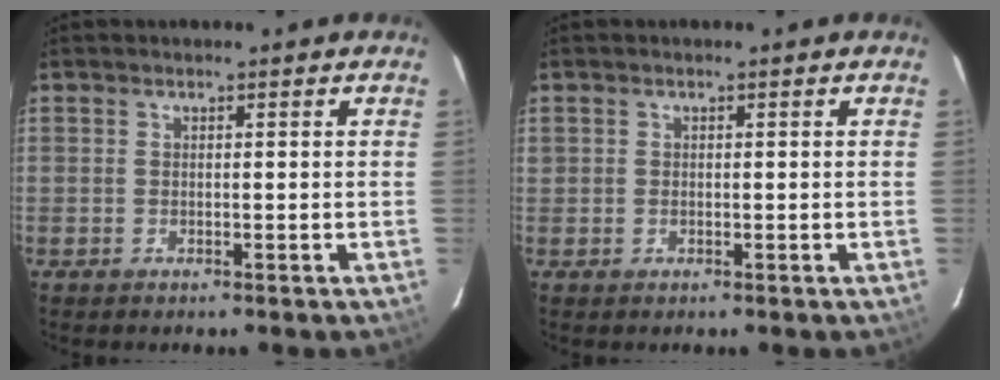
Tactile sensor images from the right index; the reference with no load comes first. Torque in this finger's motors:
{"motor_torque": [-0.11, 0.05, -0.01, 0.00]}